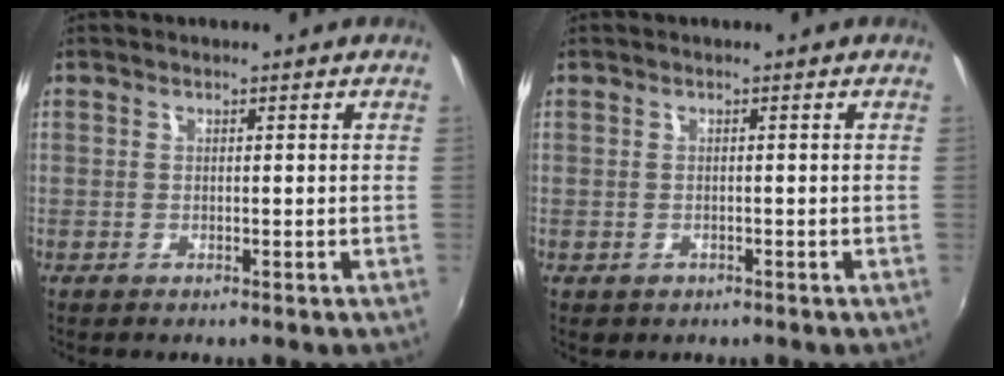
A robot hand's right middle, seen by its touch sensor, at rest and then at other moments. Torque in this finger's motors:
{"motor_torque": [0.24, -0.32, 0.03, 0.01]}